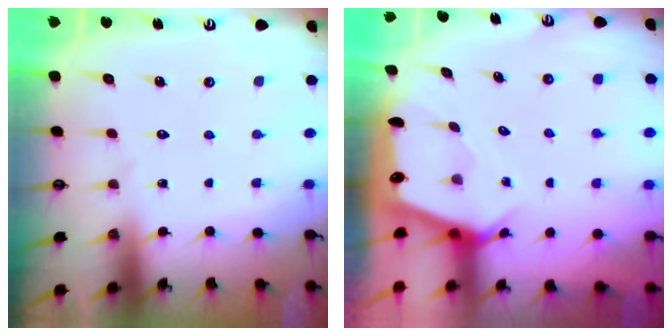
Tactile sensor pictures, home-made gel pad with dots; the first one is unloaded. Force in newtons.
{"total": 2.4, "press": 2.4, "slide": 0.2}